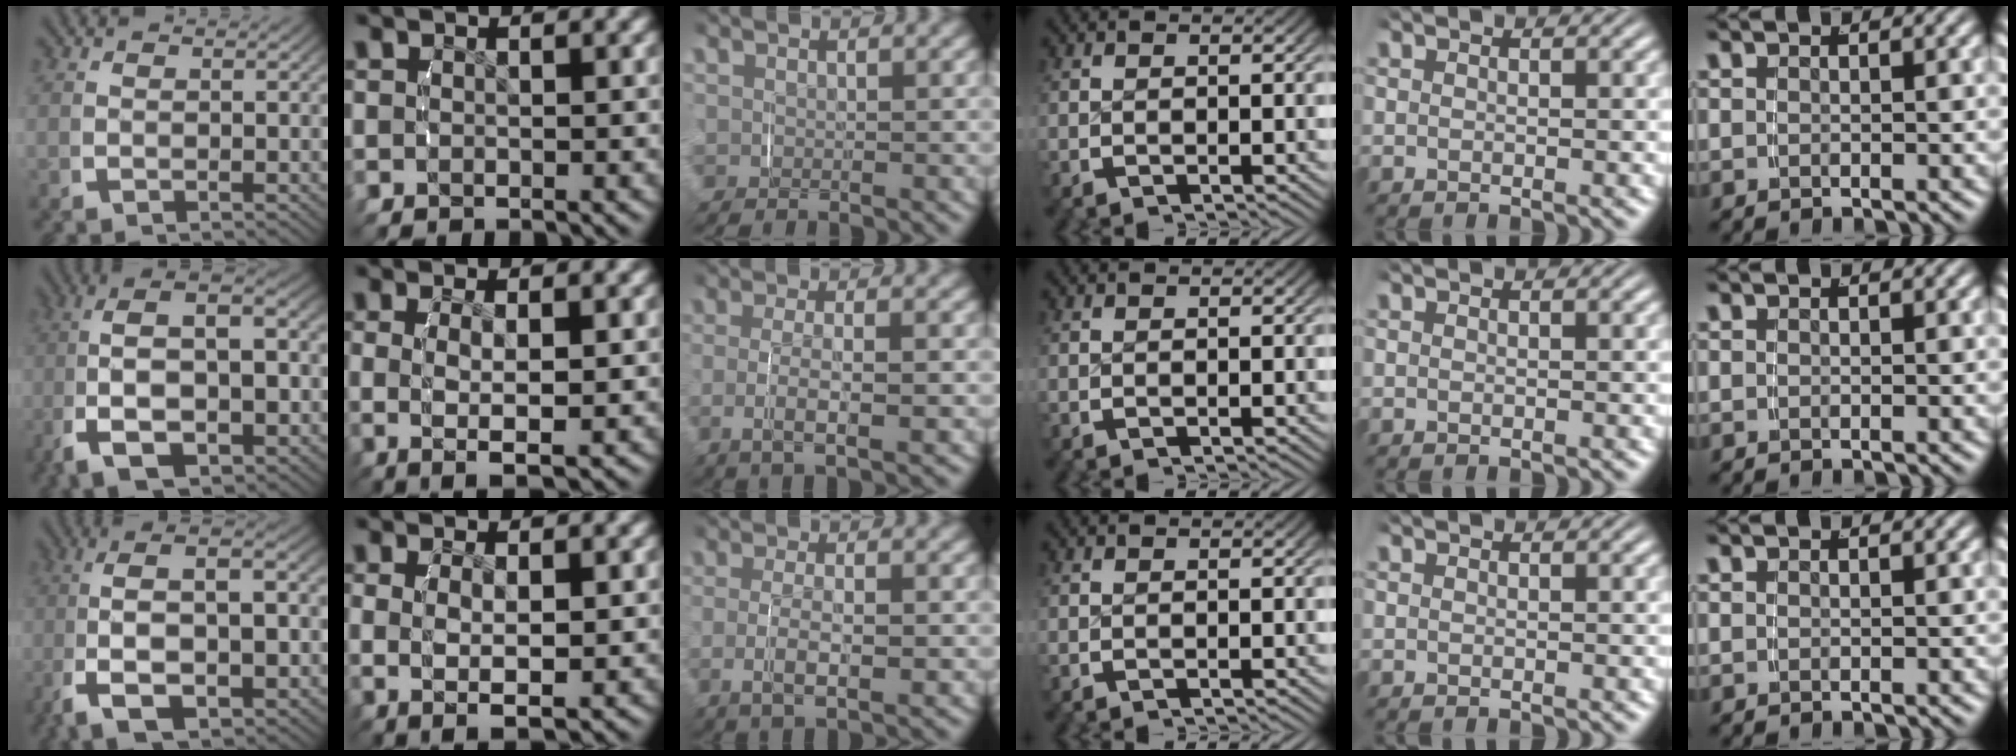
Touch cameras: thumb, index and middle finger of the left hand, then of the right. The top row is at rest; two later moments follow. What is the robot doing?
{"motion": "lift_and_place", "object": "scarf"}